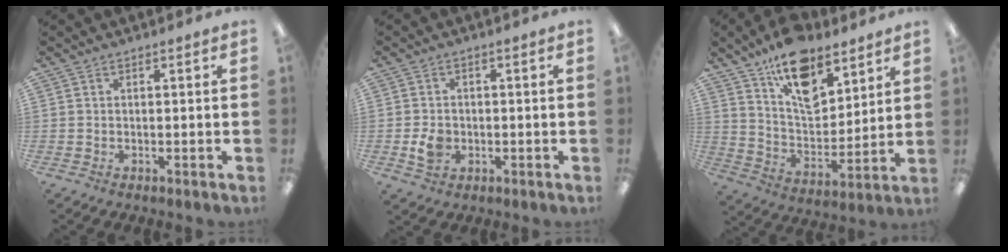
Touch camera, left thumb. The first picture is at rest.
{"total": 4.4, "force": [-0.9, 3.6, 2.4], "torque": [-0.028, -0.002, -0.016]}
{"total": 15.7, "force": [11.1, 7.6, 8.0], "torque": [-0.133, -0.063, 0.199]}